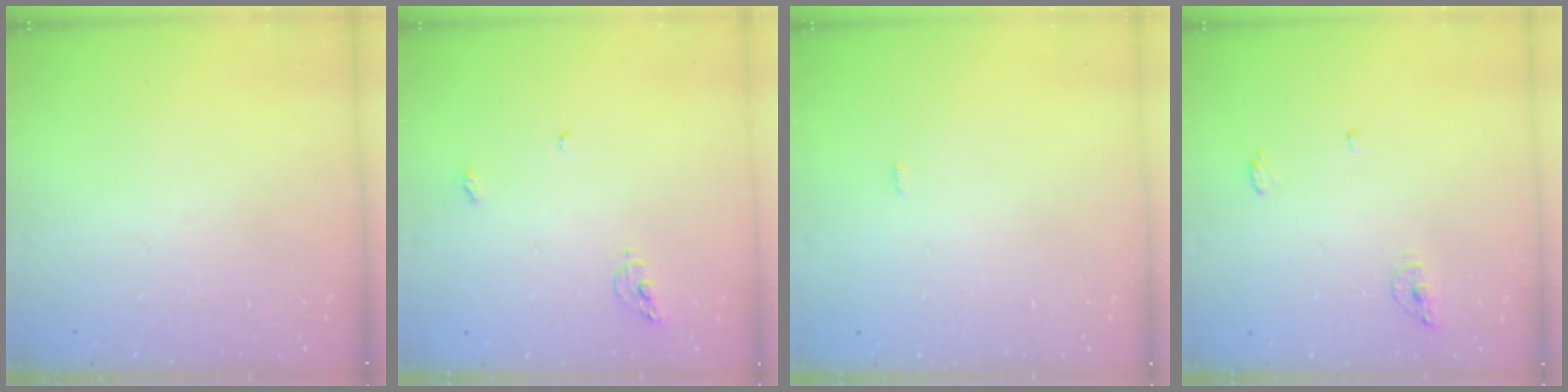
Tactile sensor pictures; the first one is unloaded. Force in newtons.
{"total": 5.4, "press": 5.4, "slide": 0.4}
{"total": 6.1, "press": 1.7, "slide": 5.9}
{"total": 5.7, "press": 5.7, "slide": 0.9}